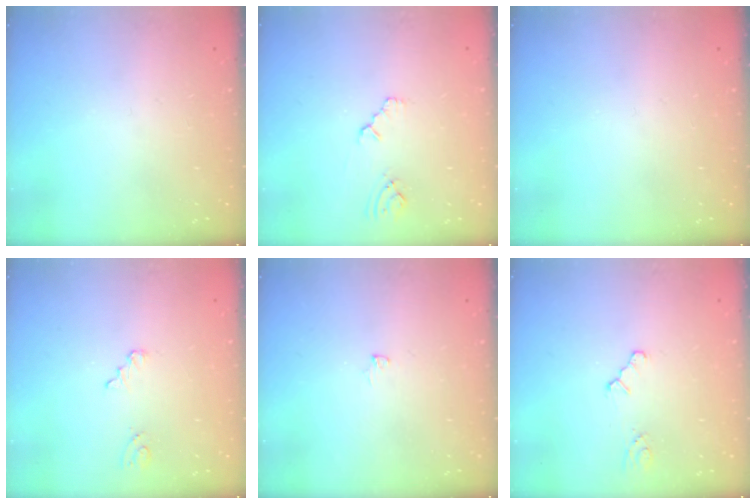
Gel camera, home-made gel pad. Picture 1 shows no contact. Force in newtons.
{"total": 2.4, "press": 2.3, "slide": 0.4}
{"total": 0.0}
{"total": 2.7, "press": 2.7, "slide": 0.4}
{"total": 5.8, "press": 5.2, "slide": 2.6}
{"total": 1.6, "press": 1.5, "slide": 0.3}